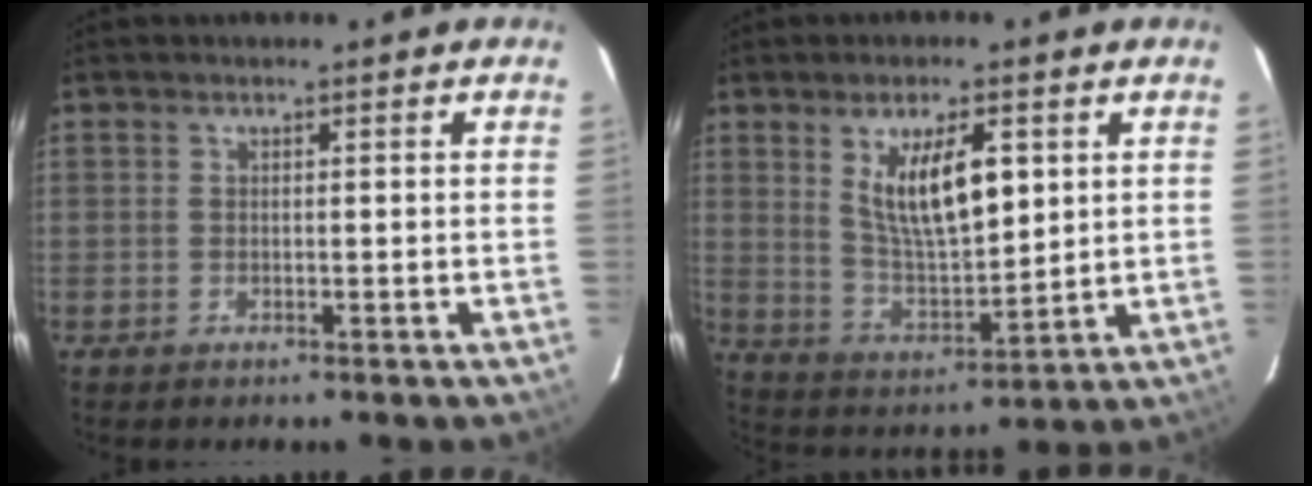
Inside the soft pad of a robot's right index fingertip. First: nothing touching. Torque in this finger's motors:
{"motor_torque": [0.60, 0.39, 0.38, 0.15]}